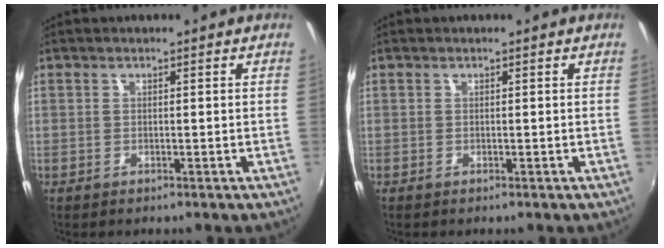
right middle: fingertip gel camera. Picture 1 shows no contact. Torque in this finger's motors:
{"motor_torque": [0.03, -0.03, 0.01, 0.00]}